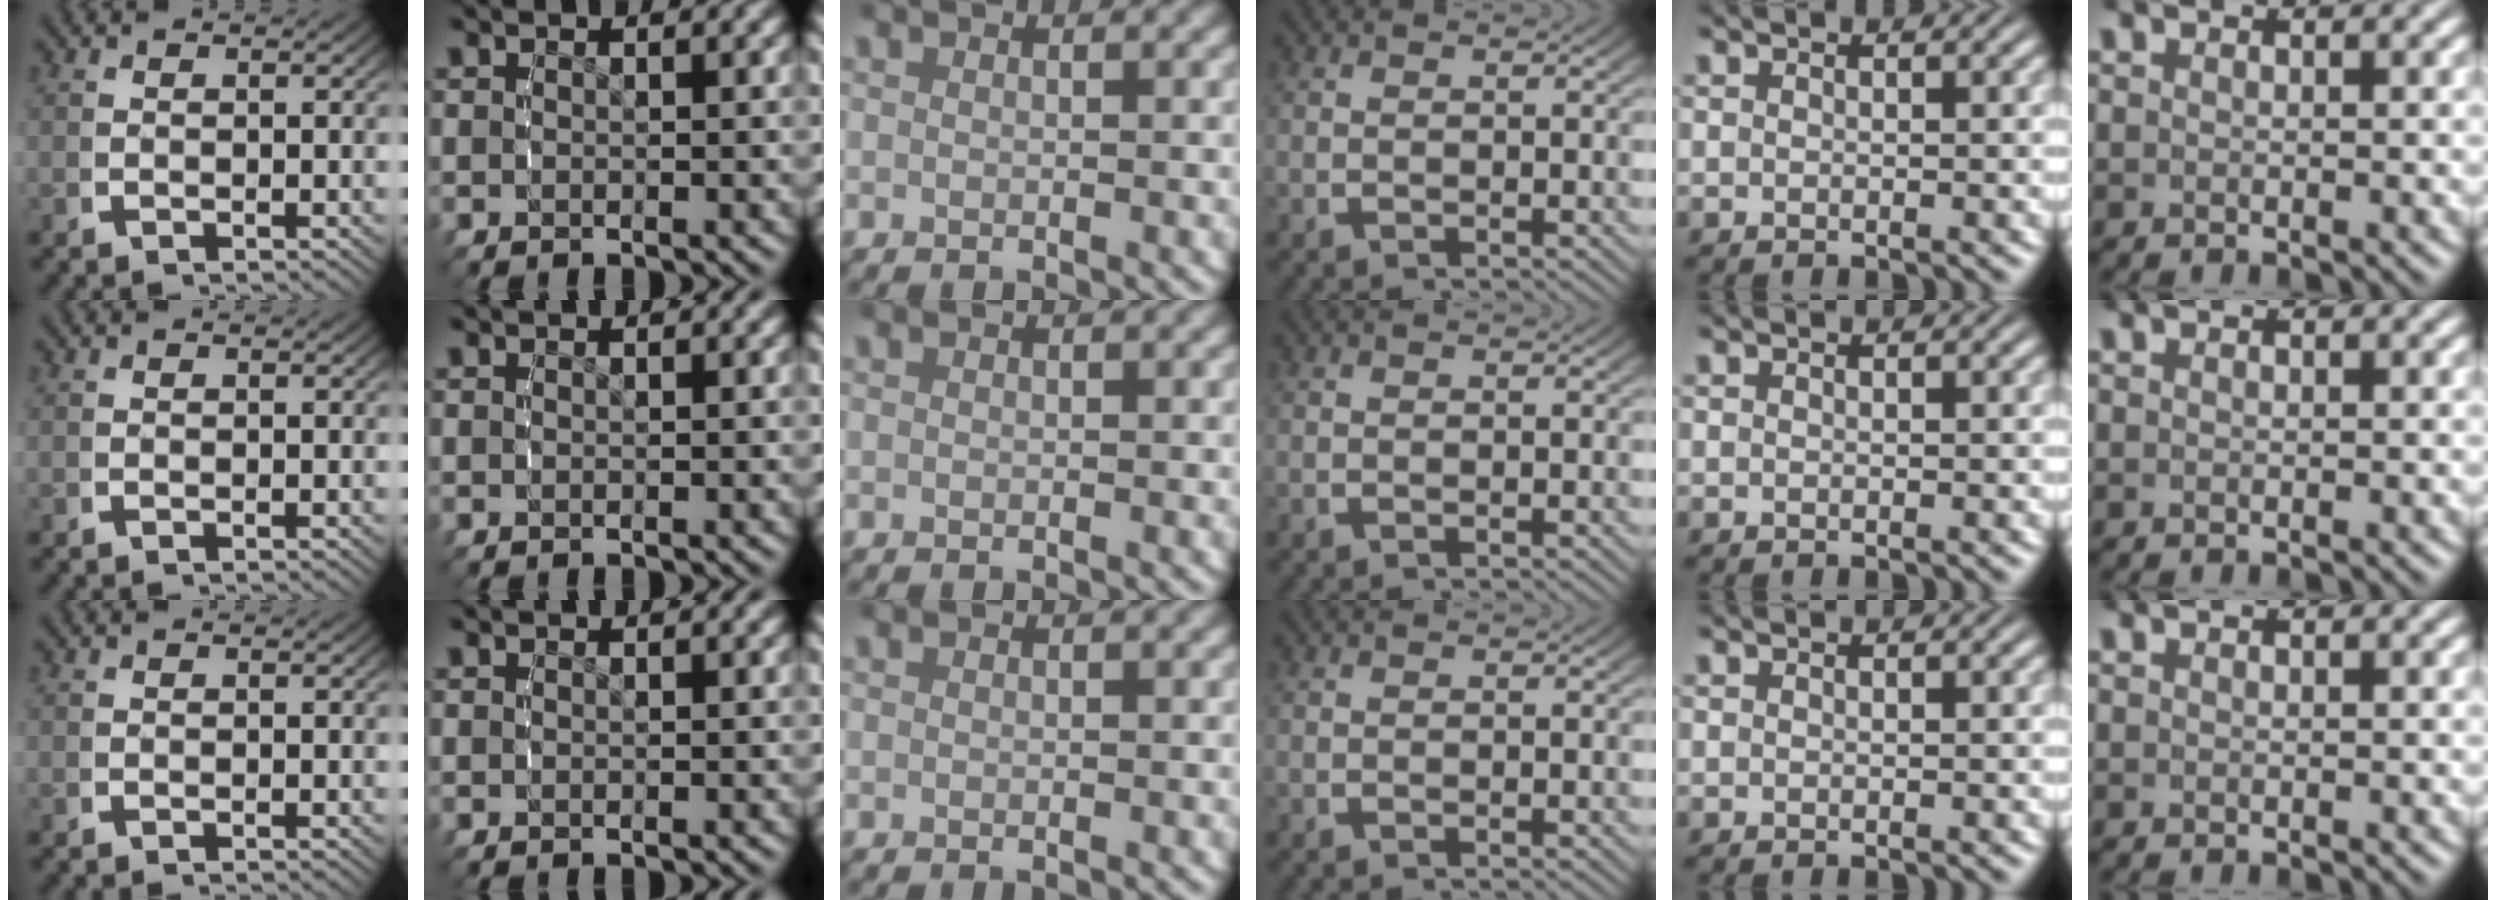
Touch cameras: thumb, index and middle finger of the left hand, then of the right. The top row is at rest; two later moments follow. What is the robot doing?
{"motion": "reach", "object": "paper plate"}